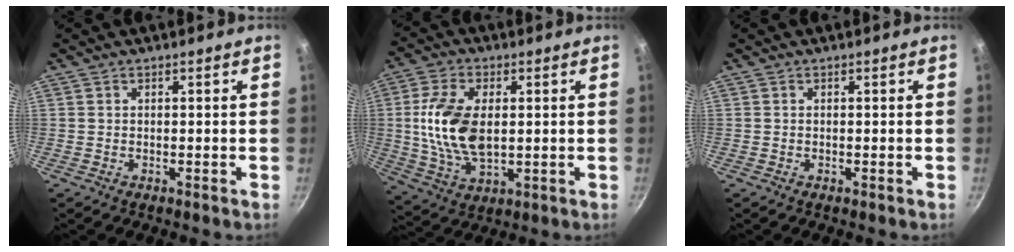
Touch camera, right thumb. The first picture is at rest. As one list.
[{"total": 14.0, "force": [1.1, 7.9, 11.5], "torque": [-0.216, -0.002, 0.024]}, {"total": 0.0}]